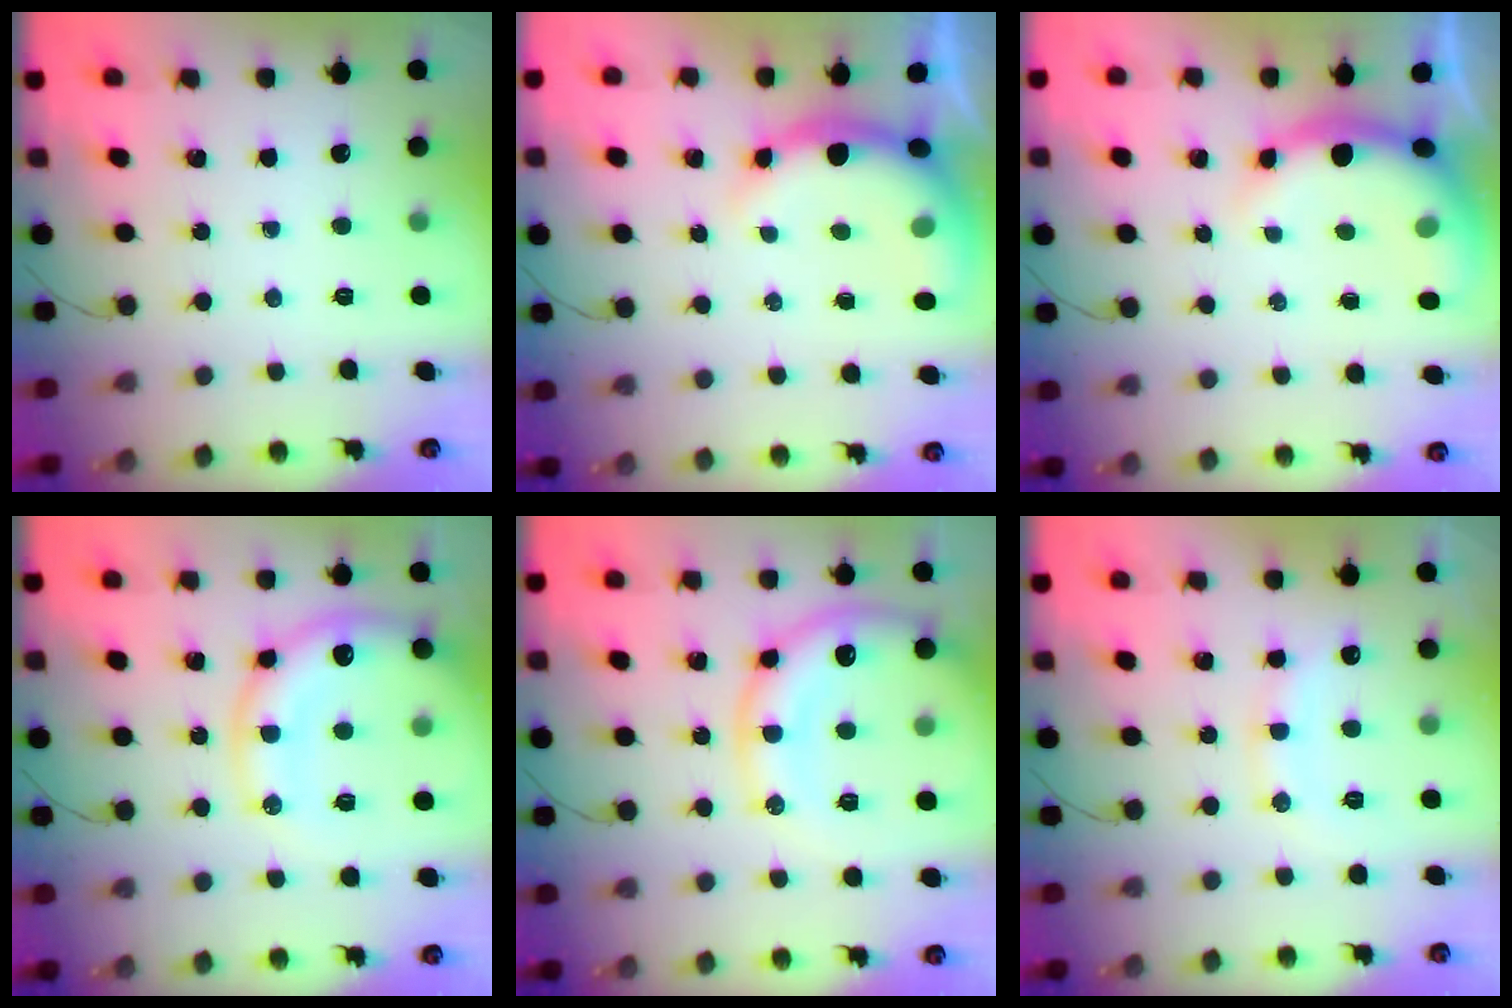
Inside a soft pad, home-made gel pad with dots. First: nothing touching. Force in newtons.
{"total": 9.3, "press": 9.2, "slide": 1.8}
{"total": 7.7, "press": 7.5, "slide": 1.6}
{"total": 17.4, "press": 17.2, "slide": 2.8}
{"total": 15.1, "press": 14.9, "slide": 2.4}
{"total": 11.3, "press": 11.3, "slide": 1.2}